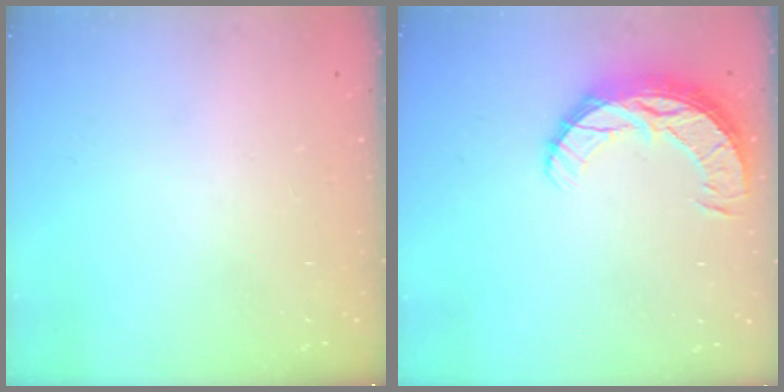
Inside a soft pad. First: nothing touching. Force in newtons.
{"total": 10.2, "press": 10.2, "slide": 0.8}